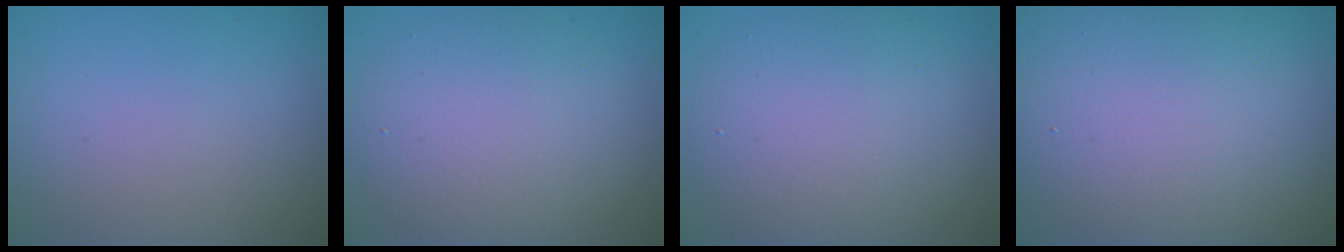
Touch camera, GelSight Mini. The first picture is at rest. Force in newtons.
{"total": 5.9, "press": 5.9, "slide": 0.4}
{"total": 6.9, "press": 6.9, "slide": 0.1}
{"total": 23.9, "press": 23.8, "slide": 1.2}